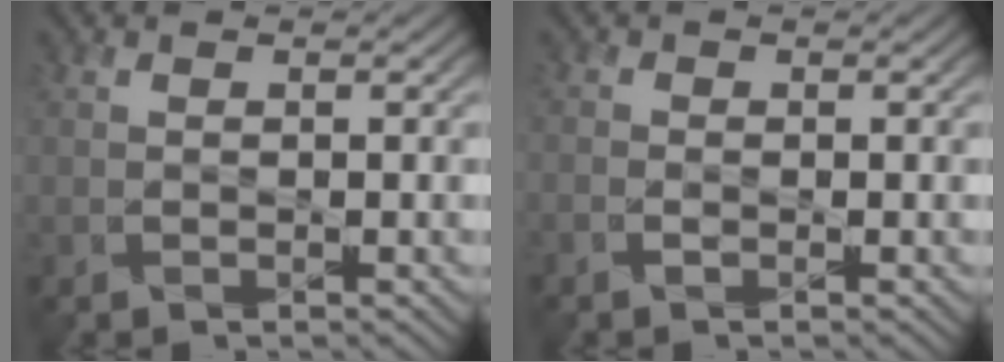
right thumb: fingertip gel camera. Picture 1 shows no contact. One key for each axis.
{"total": 0.9, "fx": -0.7, "fy": 0.5, "fz": 0.4, "tx": -0.007, "ty": -0.006, "tz": -0.015}